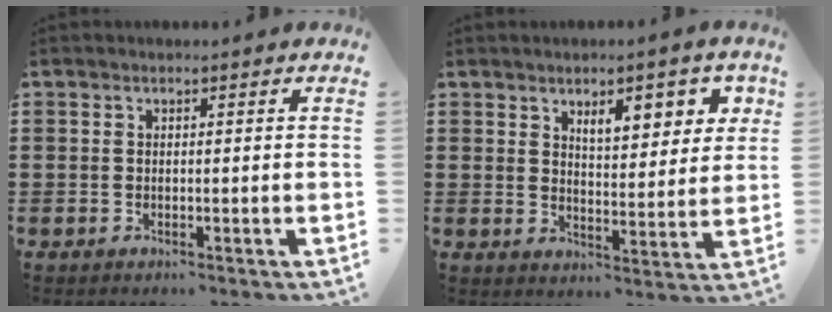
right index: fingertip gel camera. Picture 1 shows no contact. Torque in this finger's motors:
{"motor_torque": [0.45, 0.02, 0.39, 0.11]}